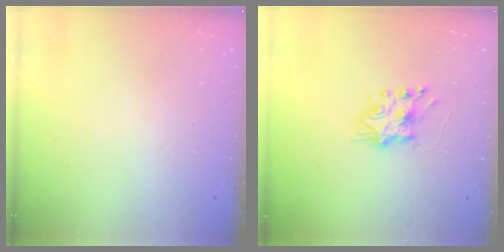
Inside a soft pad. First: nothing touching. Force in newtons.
{"total": 7.9, "press": 7.8, "slide": 1.0}